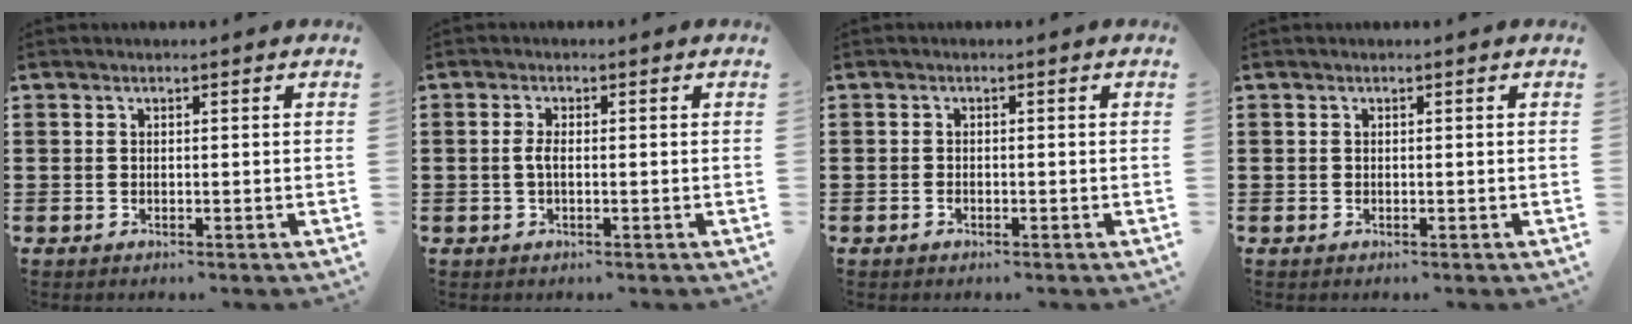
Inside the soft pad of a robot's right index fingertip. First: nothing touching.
{"total": 2.0, "force": [-0.2, 0.6, 1.8], "torque": [-0.042, -0.001, -0.007]}
{"total": 0.6, "force": [-0.4, 0.2, 0.3], "torque": [-0.008, -0.004, -0.007]}
{"total": 0.0}